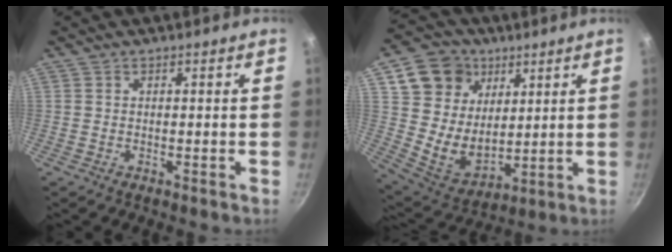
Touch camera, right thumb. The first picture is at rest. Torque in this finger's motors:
{"motor_torque": [-0.39, 1.33, 0.06, 0.00, 0.08]}